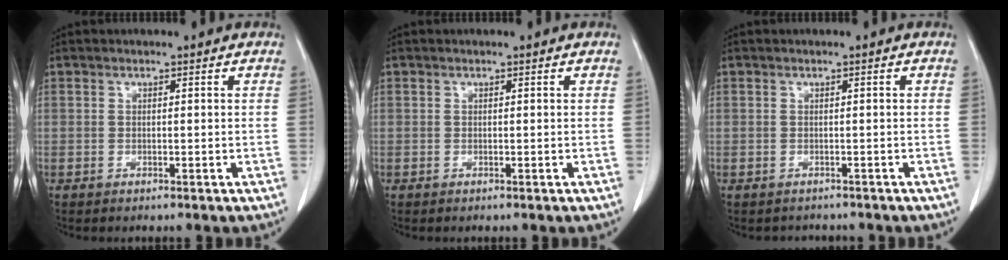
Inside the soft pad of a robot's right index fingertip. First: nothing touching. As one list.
[{"total": 0.0}, {"total": 2.0, "force": [-1.7, 1.1, -0.2], "torque": [-0.002, 0.002, -0.027]}]